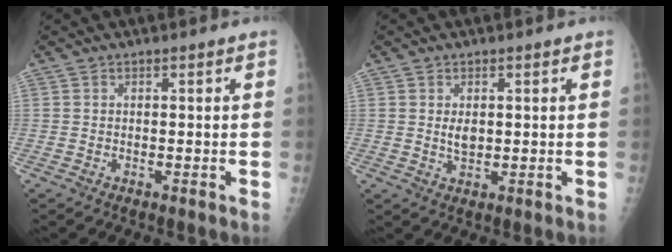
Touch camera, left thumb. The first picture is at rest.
{"total": 2.6, "force": [0.5, 1.6, 1.9], "torque": [-0.026, -0.006, 0.013]}